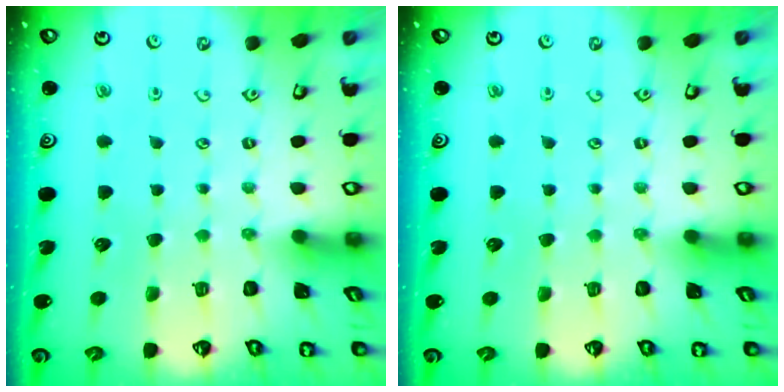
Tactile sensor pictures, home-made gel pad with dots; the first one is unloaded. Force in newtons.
{"total": 0.0}